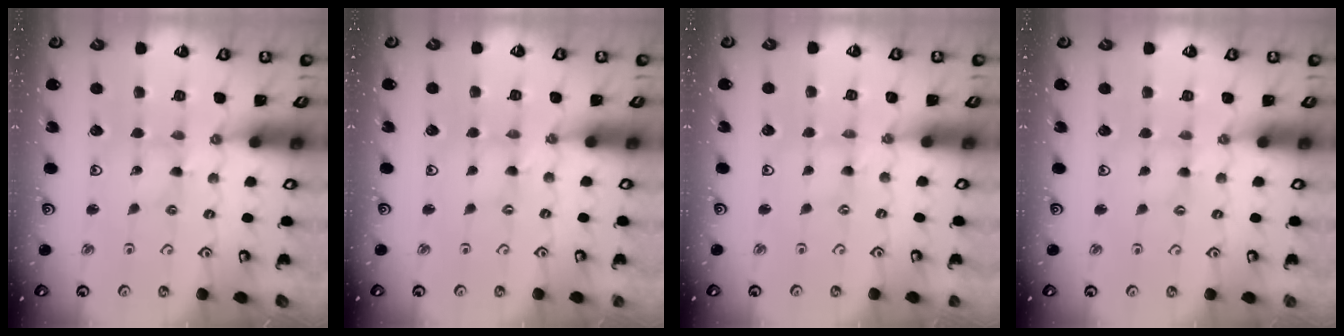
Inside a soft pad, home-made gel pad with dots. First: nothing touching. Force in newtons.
{"total": 0.6, "press": 0.6, "slide": 0.1}
{"total": 0.0}
{"total": 1.2, "press": 1.2, "slide": 0.3}